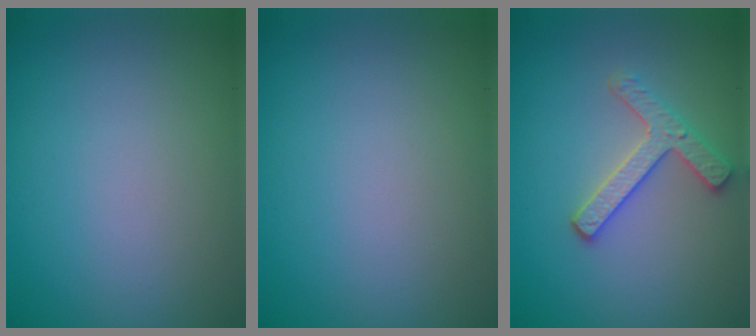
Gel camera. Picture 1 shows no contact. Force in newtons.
{"total": 0.0}
{"total": 2.8, "press": 2.7, "slide": 0.9}